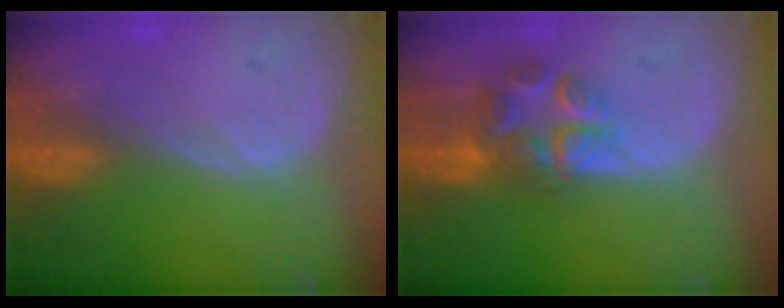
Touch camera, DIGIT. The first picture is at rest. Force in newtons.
{"total": 7.0, "press": 5.9, "slide": 3.7}